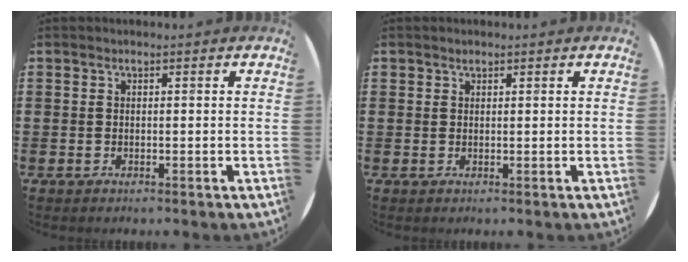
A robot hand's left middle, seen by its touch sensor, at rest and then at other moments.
{"total": 0.6, "force": [0.5, 0.3, 0.0], "torque": [0.008, 0.000, 0.008]}